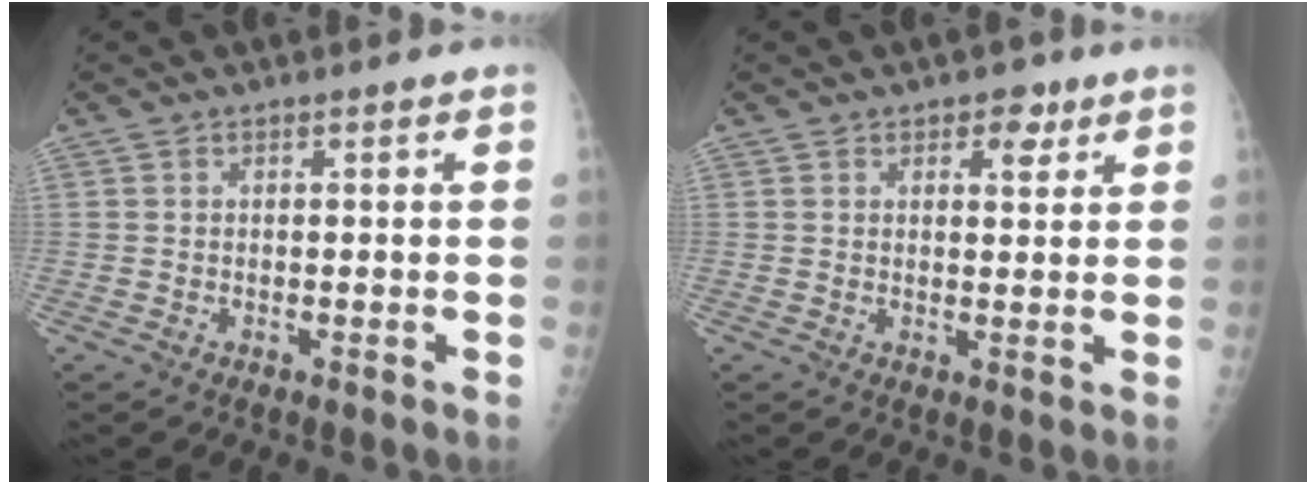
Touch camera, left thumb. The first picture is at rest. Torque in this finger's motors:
{"motor_torque": [-0.28, -0.24, 0.08, 0.01, 0.06]}